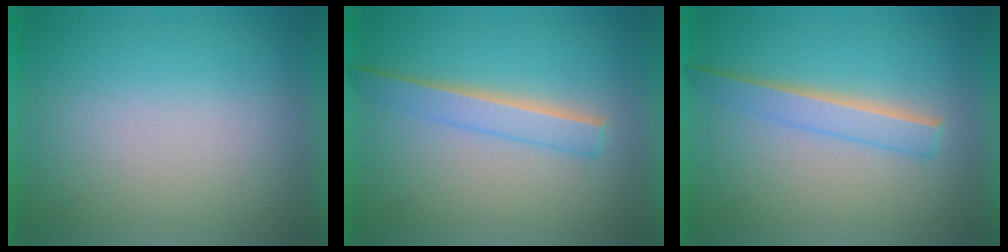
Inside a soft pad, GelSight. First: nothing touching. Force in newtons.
{"total": 2.2}
{"total": 2.2}